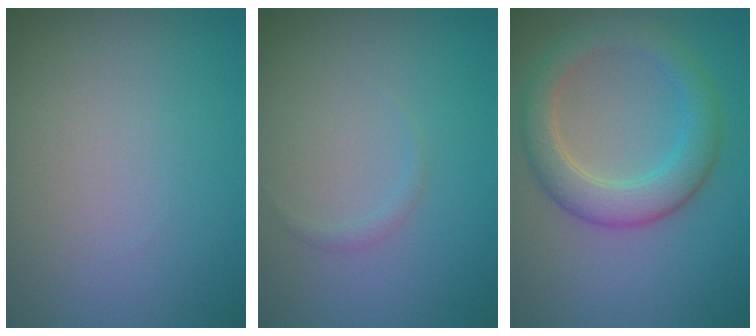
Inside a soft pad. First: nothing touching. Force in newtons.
{"total": 0.6, "press": 0.6, "slide": 0.1}
{"total": 4.5, "press": 4.5, "slide": 0.2}